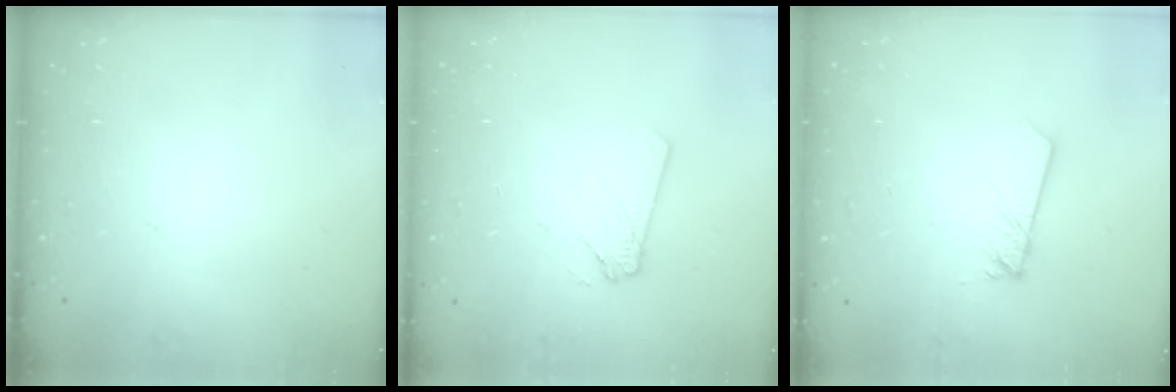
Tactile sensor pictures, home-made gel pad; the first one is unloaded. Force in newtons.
{"total": 2.4, "press": 2.4, "slide": 0.2}
{"total": 2.0, "press": 2.0, "slide": 0.2}